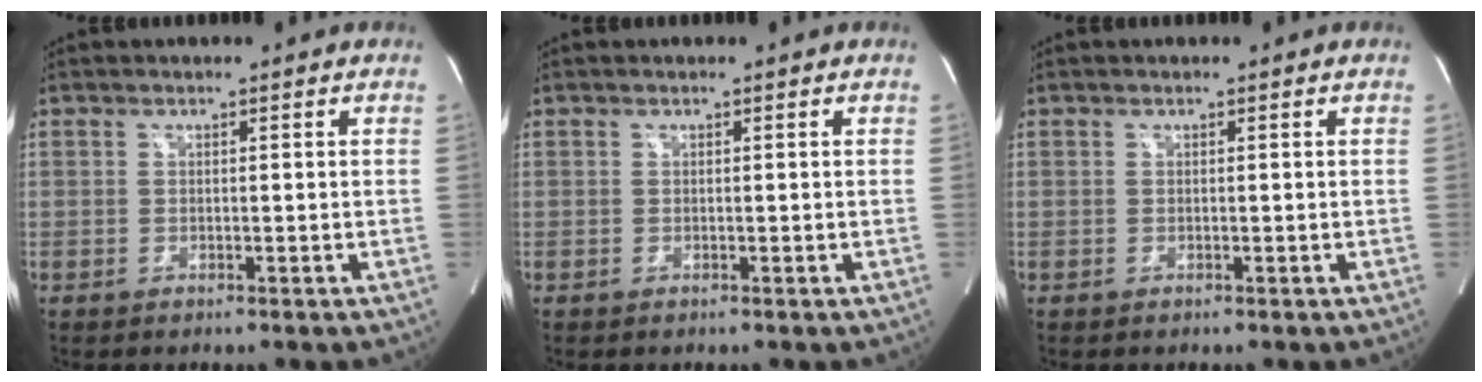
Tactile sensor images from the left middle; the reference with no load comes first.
{"total": 0.0}
{"total": 0.0}